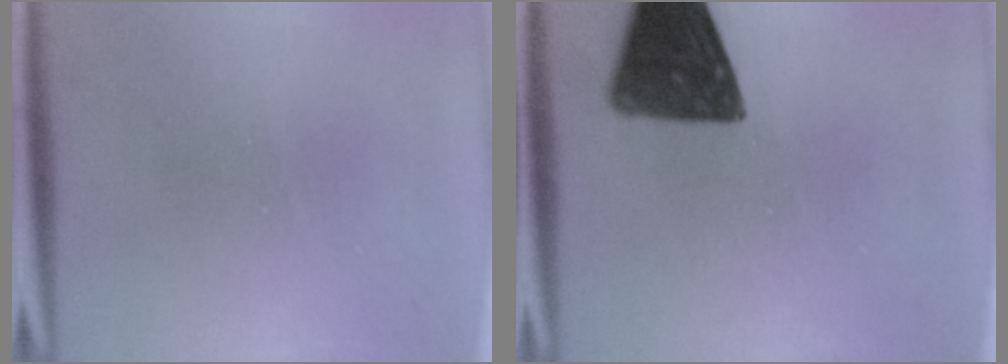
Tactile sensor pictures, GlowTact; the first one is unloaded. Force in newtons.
{"total": 13.1}